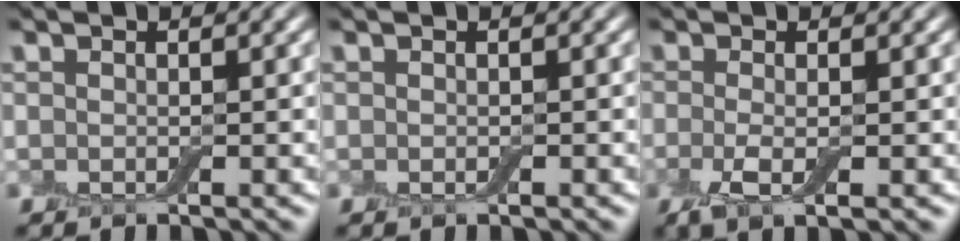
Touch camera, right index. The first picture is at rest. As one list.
[{"total": 0.0}, {"total": 2.8, "force": [-0.6, 0.9, 2.6], "torque": [-0.059, -0.010, -0.015]}]